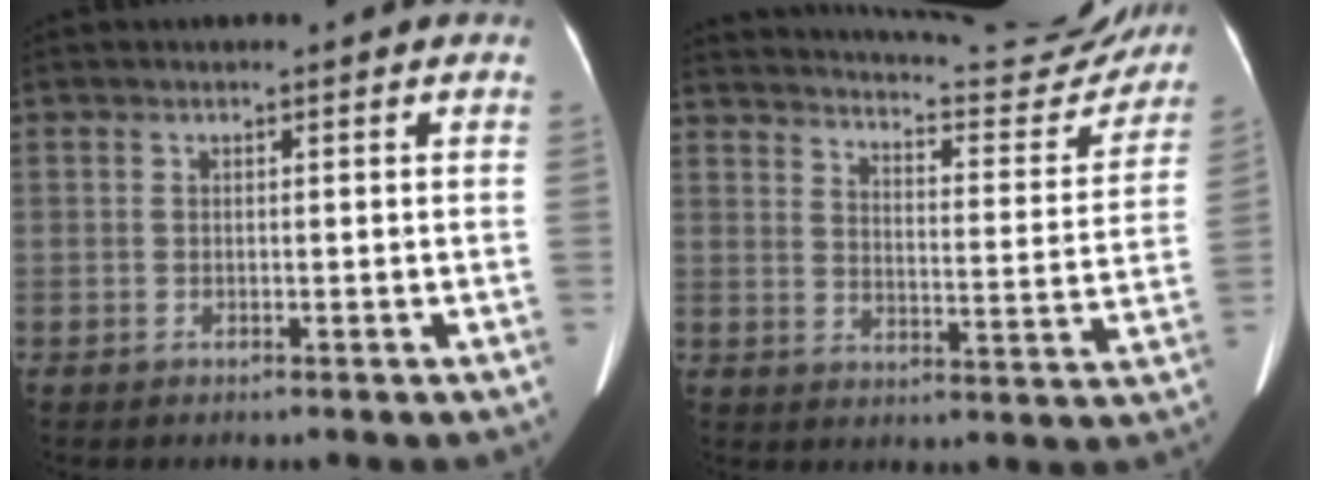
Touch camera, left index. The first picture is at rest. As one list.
[{"total": 24.3, "force": [22.9, 3.4, 7.5], "torque": [-0.111, -0.065, 0.287]}]